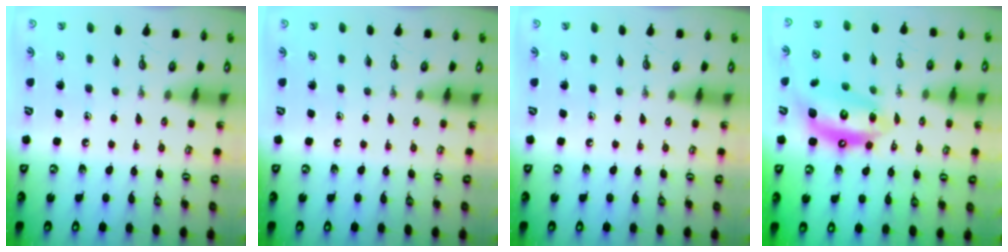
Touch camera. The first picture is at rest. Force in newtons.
{"total": 0.0}
{"total": 0.0}
{"total": 12.7, "press": 12.7, "slide": 1.1}